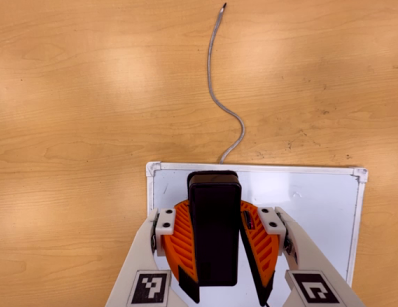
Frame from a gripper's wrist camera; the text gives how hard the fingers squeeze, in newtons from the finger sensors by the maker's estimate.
{"total": 10.7, "left": 10.0, "right": 11.4}